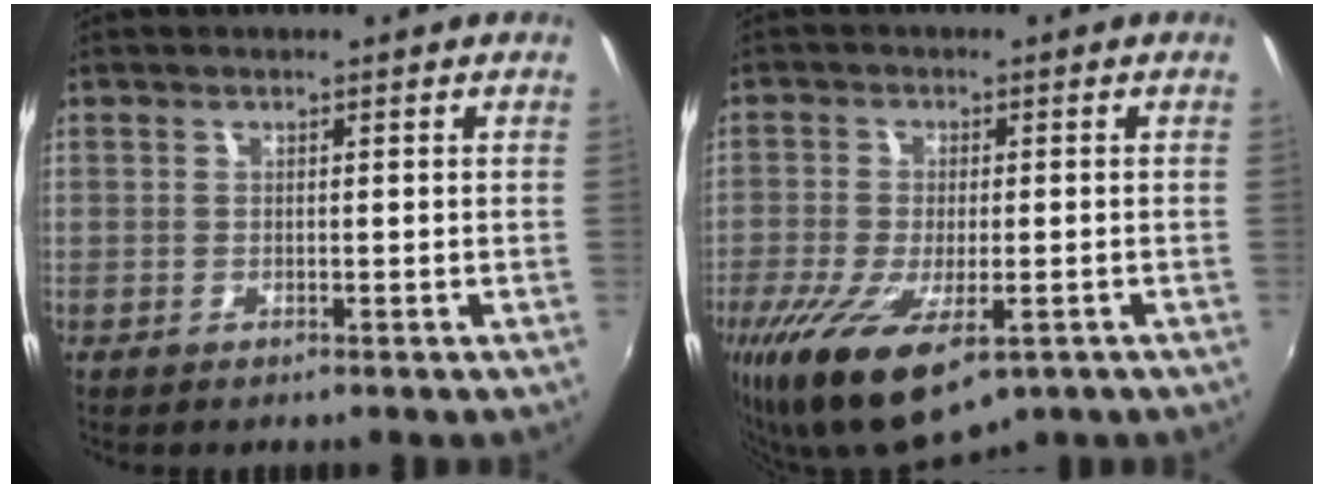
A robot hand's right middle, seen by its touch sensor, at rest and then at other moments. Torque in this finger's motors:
{"motor_torque": [1.73, -0.41, 0.41, 0.21]}